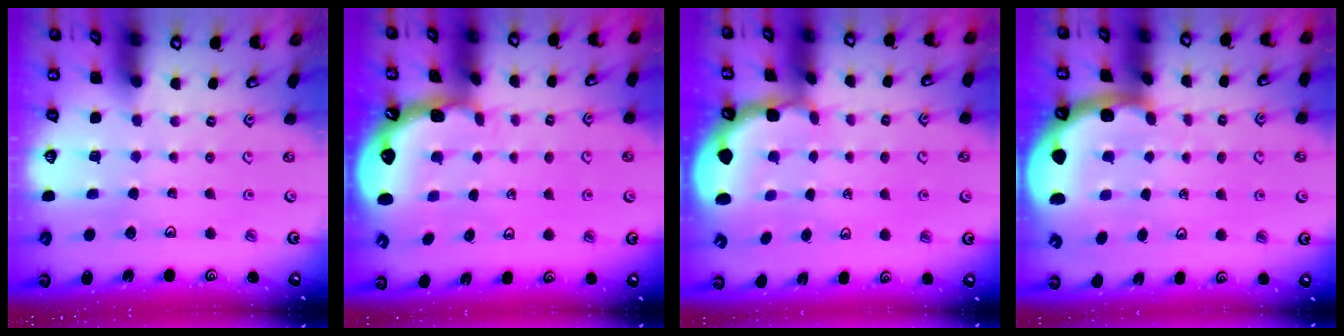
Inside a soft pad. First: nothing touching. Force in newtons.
{"total": 1.0, "press": 1.0, "slide": 0.2}
{"total": 1.8, "press": 1.7, "slide": 0.5}
{"total": 6.0, "press": 5.4, "slide": 2.7}